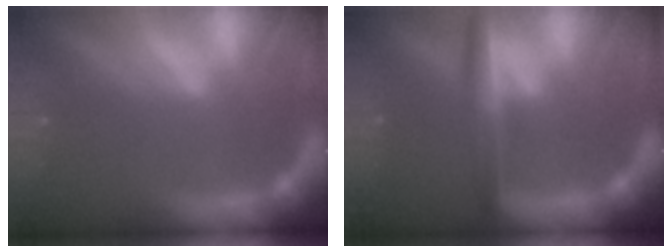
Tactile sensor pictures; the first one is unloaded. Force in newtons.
{"total": 3.9}